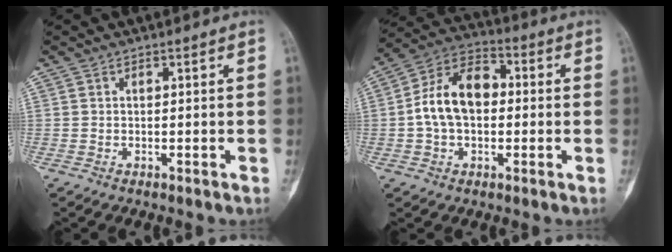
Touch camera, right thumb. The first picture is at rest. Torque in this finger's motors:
{"motor_torque": [0.53, 0.55, 0.34, -0.19, 0.08]}